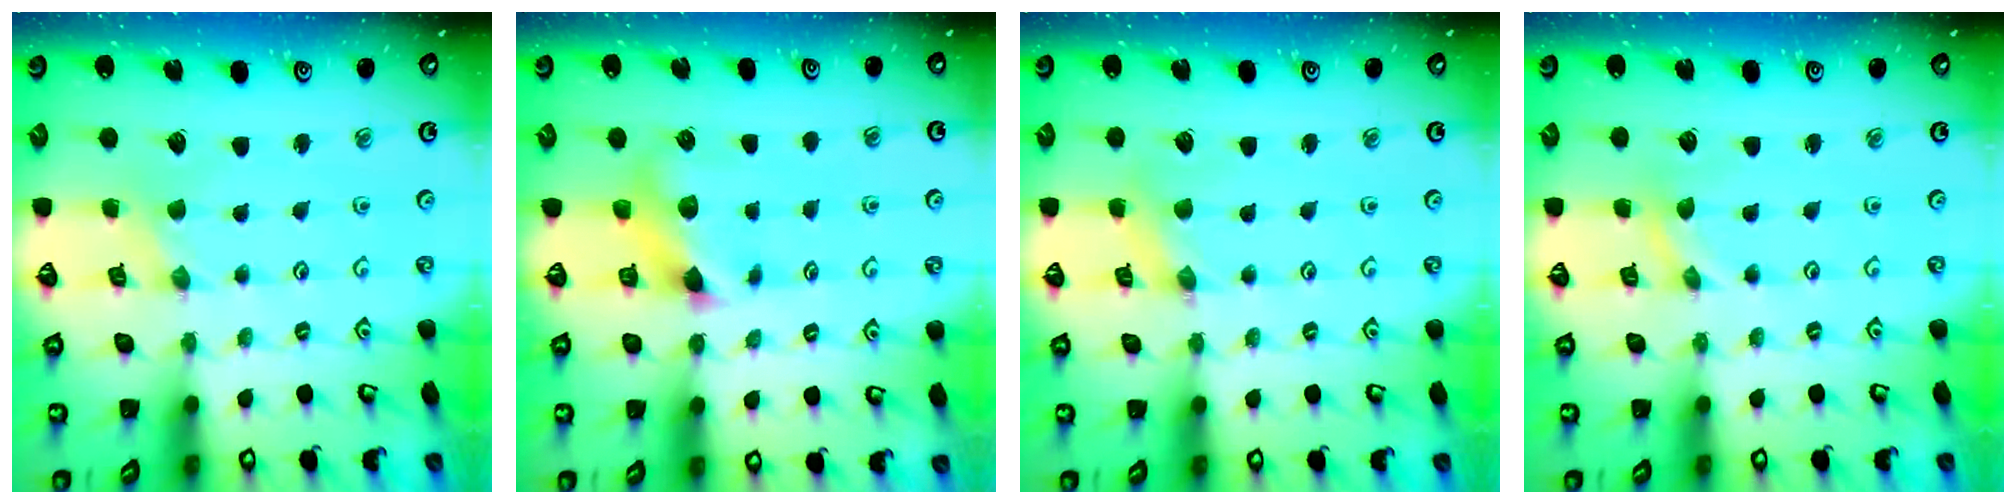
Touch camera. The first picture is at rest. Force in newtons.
{"total": 7.0, "press": 6.9, "slide": 0.7}
{"total": 1.1, "press": 1.1, "slide": 0.2}
{"total": 0.0}